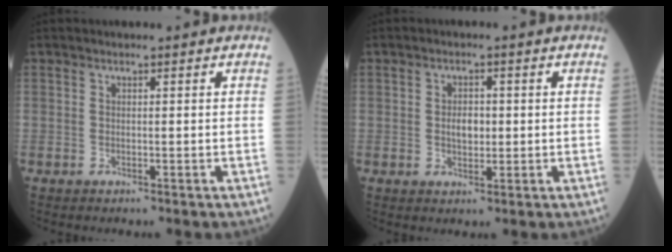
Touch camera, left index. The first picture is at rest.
{"total": 2.9, "force": [0.1, 1.7, 2.3], "torque": [-0.040, 0.004, 0.004]}